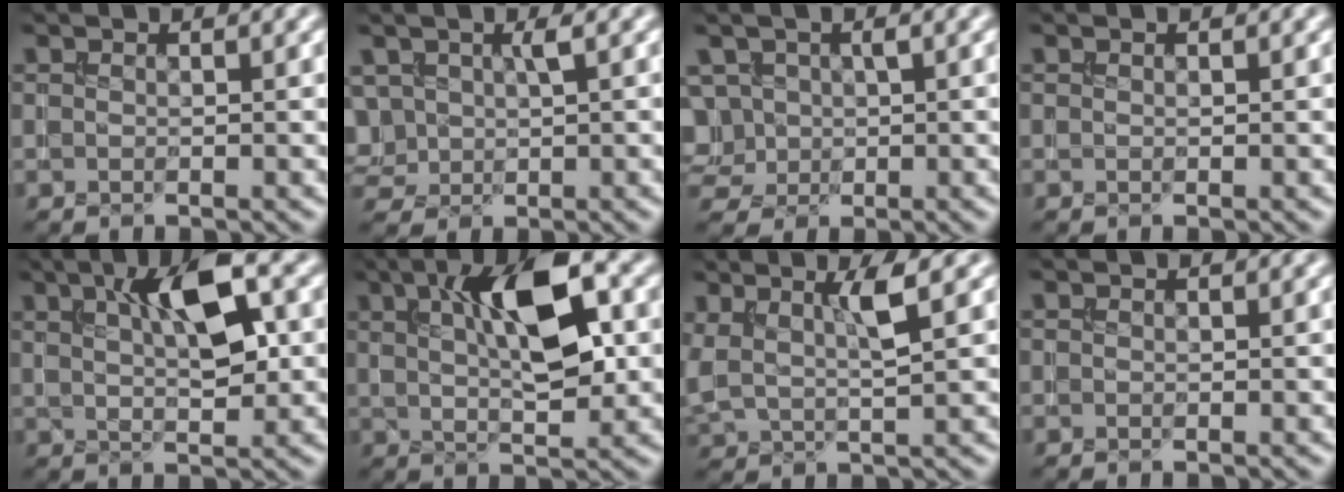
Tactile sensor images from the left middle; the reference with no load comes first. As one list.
[{"total": 3.1, "force": [0.8, 2.0, 2.3], "torque": [-0.057, 0.005, 0.018]}, {"total": 4.0, "force": [0.3, 3.3, 2.3], "torque": [-0.045, 0.012, 0.014]}, {"total": 0.0}, {"total": 6.7, "force": [2.4, 2.1, 6.0], "torque": [-0.101, 0.006, 0.037]}, {"total": 8.7, "force": [2.6, 2.8, 7.8], "torque": [-0.123, 0.010, 0.040]}, {"total": 3.3, "force": [1.5, 0.6, 2.8], "torque": [-0.061, -0.001, 0.030]}, {"total": 0.0}]